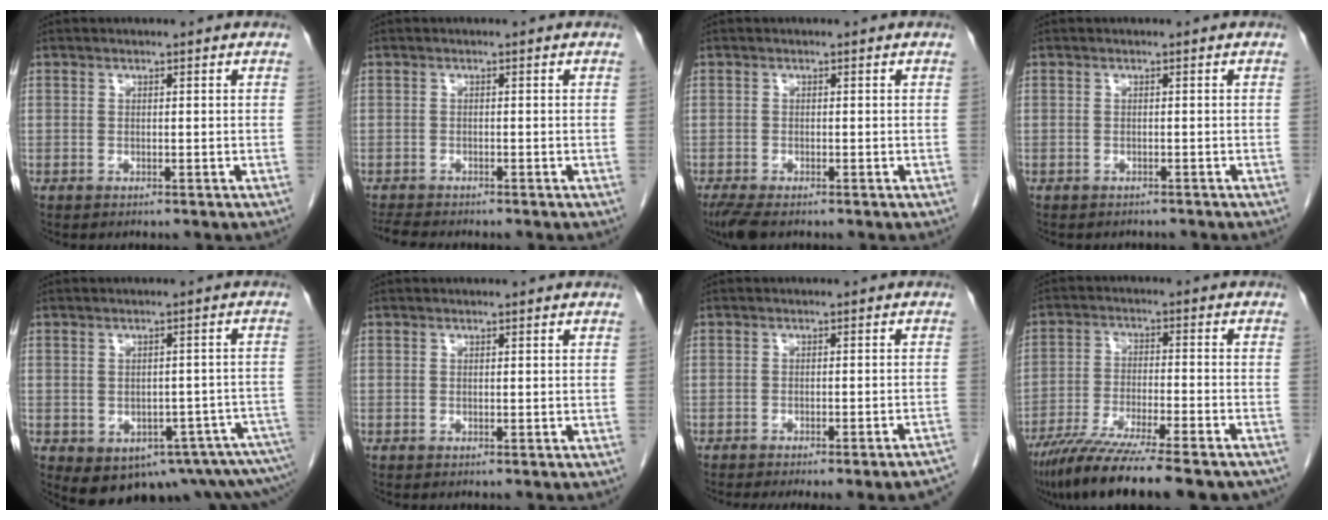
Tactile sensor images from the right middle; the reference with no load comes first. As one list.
[{"total": 3.6, "force": [-3.4, 0.3, 1.2], "torque": [-0.022, -0.015, -0.056]}, {"total": 3.7, "force": [-2.8, 1.0, 2.3], "torque": [-0.048, -0.013, -0.046]}, {"total": 2.7, "force": [-2.5, 0.9, 0.5], "torque": [-0.011, -0.004, -0.029]}, {"total": 14.5, "force": [-10.4, 6.3, 7.8], "torque": [-0.065, 0.019, -0.113]}, {"total": 0.0}, {"total": 12.6, "force": [-11.4, 0.1, 5.5], "torque": [-0.036, -0.008, -0.130]}, {"total": 19.6, "force": [-16.2, 2.1, 10.8], "torque": [-0.144, -0.030, -0.247]}]